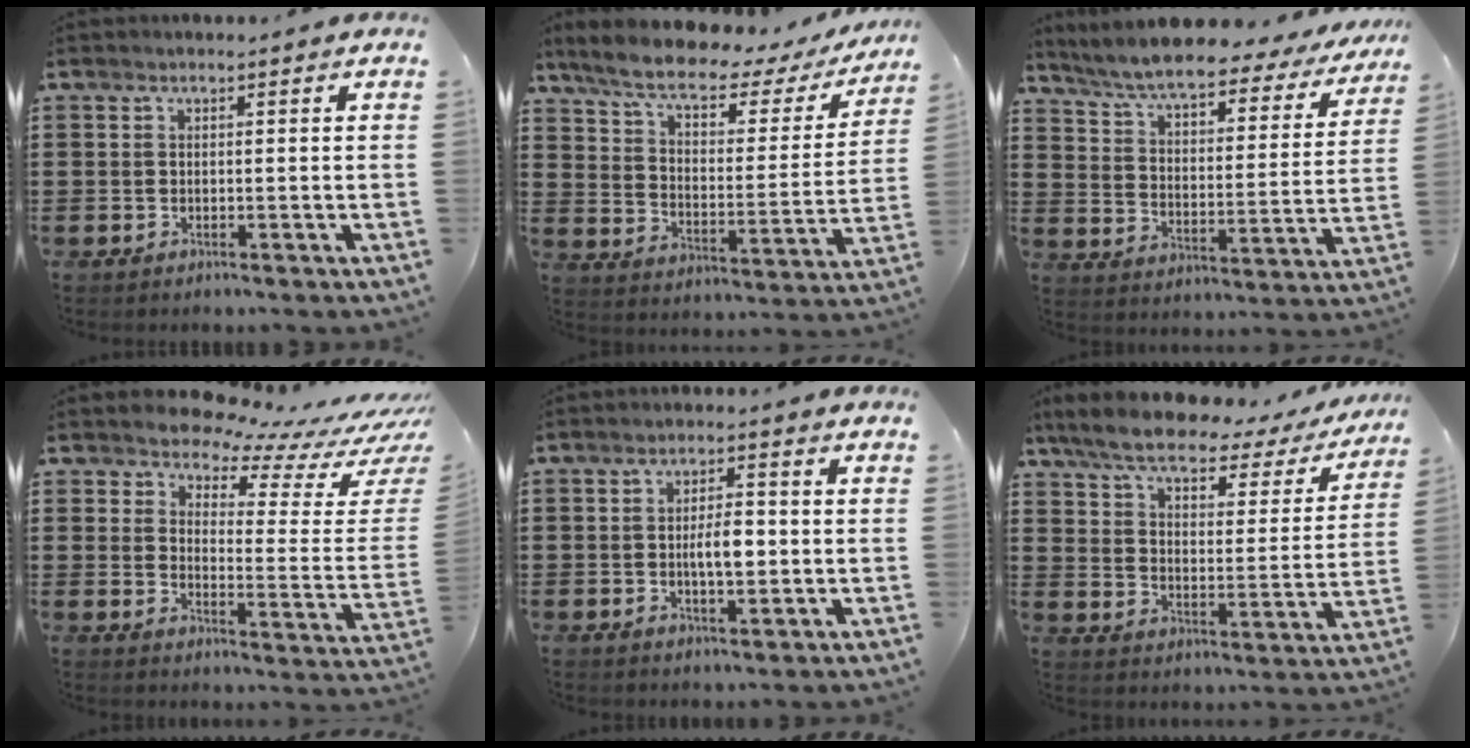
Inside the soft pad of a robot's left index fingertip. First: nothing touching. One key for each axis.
{"total": 8.0, "fx": 5.9, "fy": 2.0, "fz": 5.0, "tx": -0.118, "ty": -0.031, "tz": 0.097}
{"total": 7.1, "fx": 6.4, "fy": 0.4, "fz": 3.2, "tx": -0.089, "ty": -0.041, "tz": 0.106}
{"total": 7.3, "fx": 6.8, "fy": 1.7, "fz": 1.8, "tx": -0.050, "ty": -0.058, "tz": 0.117}
{"total": 4.7, "fx": -0.4, "fy": 1.8, "fz": 4.3, "tx": -0.070, "ty": 0.002, "tz": -0.010}
{"total": 7.1, "fx": 5.8, "fy": 1.3, "fz": 3.8, "tx": -0.099, "ty": -0.030, "tz": 0.097}